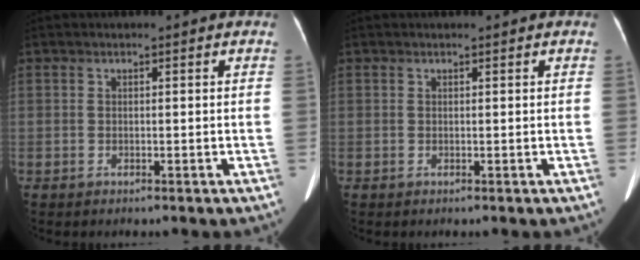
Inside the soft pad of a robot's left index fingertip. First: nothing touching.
{"total": 0.0}